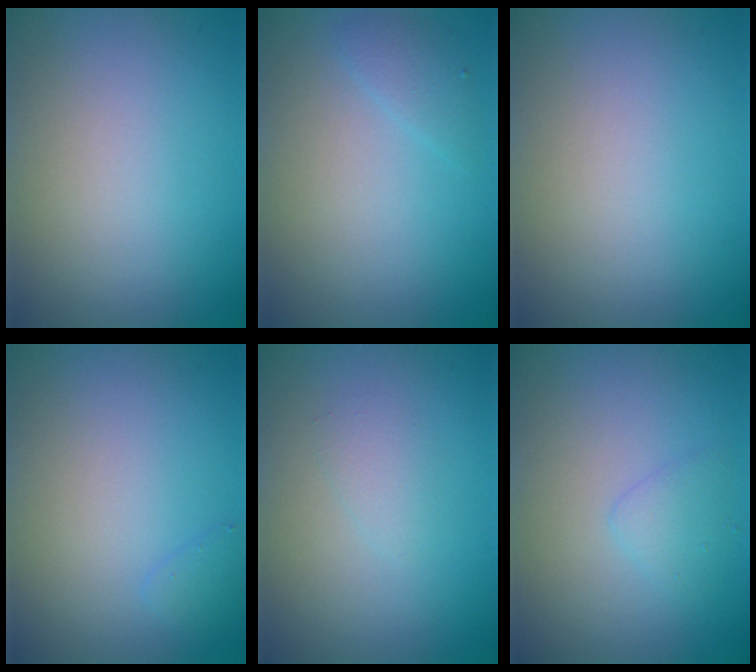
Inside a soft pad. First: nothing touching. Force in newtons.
{"total": 1.2, "press": 1.2, "slide": 0.1}
{"total": 0.0}
{"total": 0.8, "press": 0.8, "slide": 0.1}
{"total": 1.1, "press": 1.1, "slide": 0.1}
{"total": 1.5, "press": 1.5, "slide": 0.0}